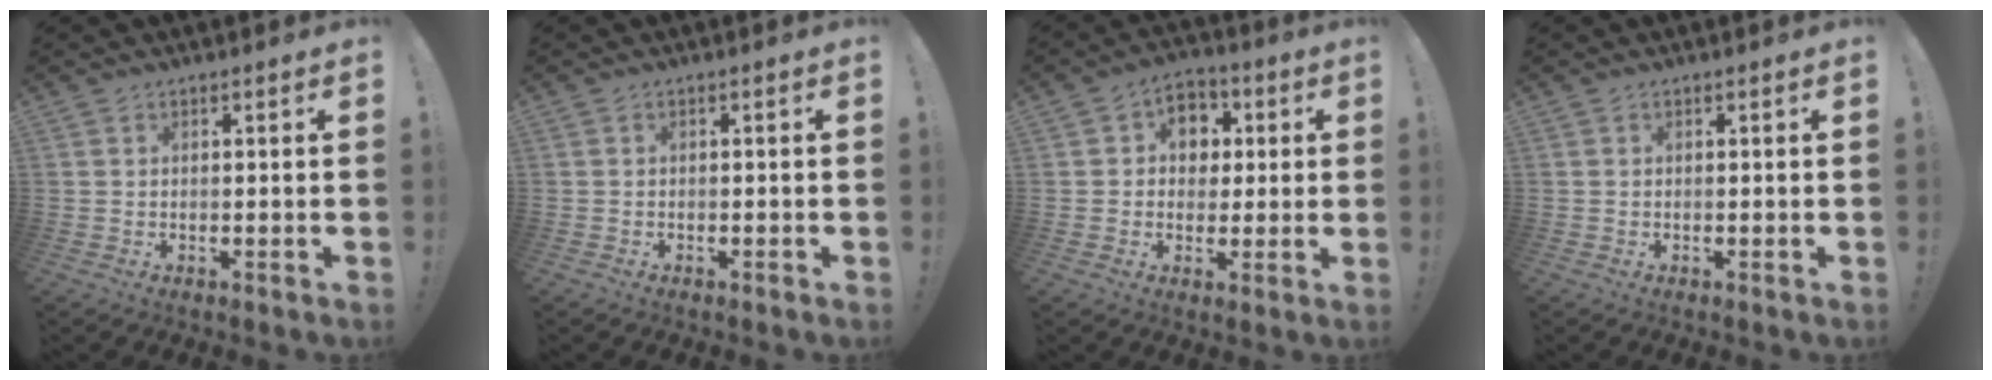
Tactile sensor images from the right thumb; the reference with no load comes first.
{"total": 0.8, "force": [-0.8, 0.1, 0.0], "torque": [0.003, 0.000, -0.014]}
{"total": 8.5, "force": [1.2, 7.5, 3.9], "torque": [-0.050, 0.005, 0.028]}
{"total": 0.0}